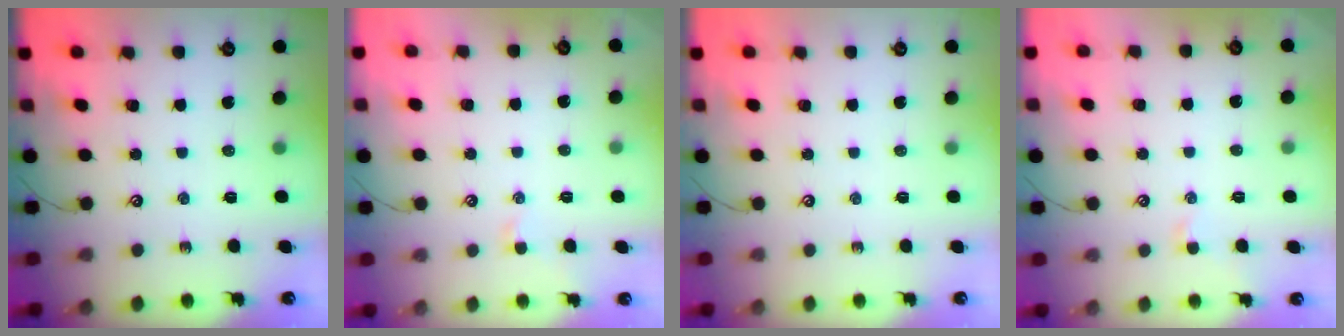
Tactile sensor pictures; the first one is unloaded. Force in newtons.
{"total": 0.6, "press": 0.1, "slide": 0.5}
{"total": 0.0}
{"total": 0.6, "press": 0.1, "slide": 0.5}